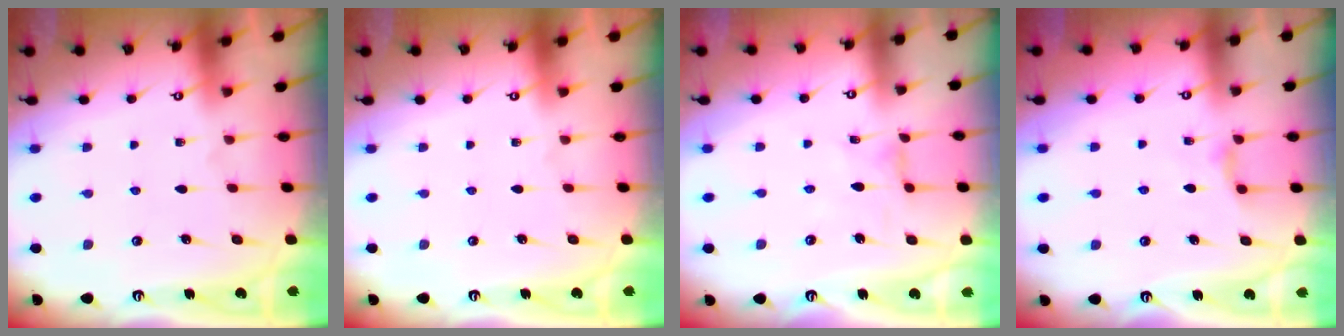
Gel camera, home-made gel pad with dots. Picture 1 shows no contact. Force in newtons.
{"total": 0.0}
{"total": 1.7, "press": 1.6, "slide": 0.1}
{"total": 3.3, "press": 3.2, "slide": 0.6}